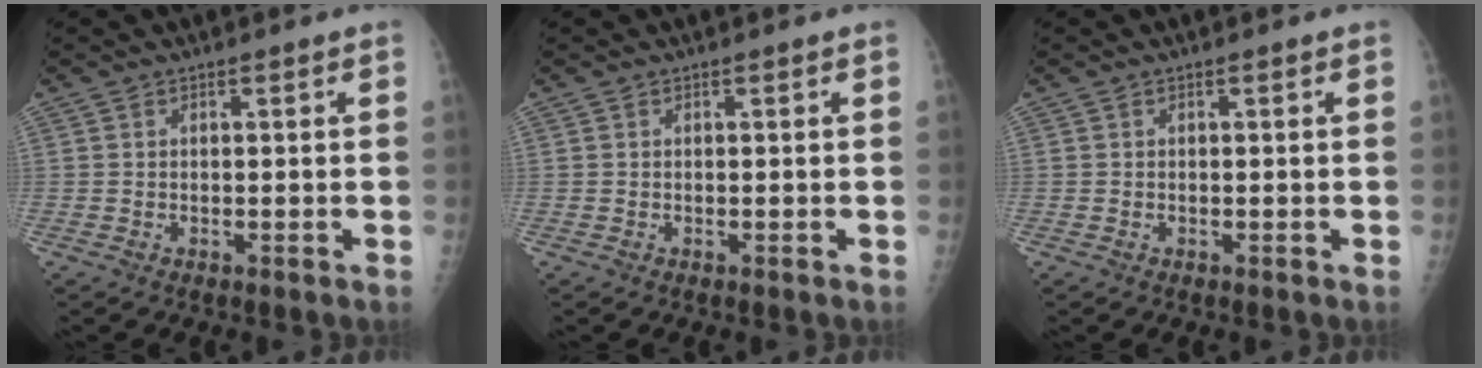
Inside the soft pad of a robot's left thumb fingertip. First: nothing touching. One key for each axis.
{"total": 0.0}
{"total": 0.0}